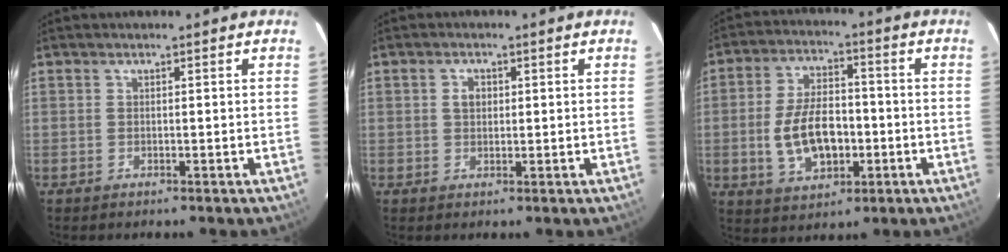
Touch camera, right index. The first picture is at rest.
{"total": 2.1, "force": [0.5, 1.7, 1.3], "torque": [-0.022, 0.007, 0.007]}
{"total": 11.8, "force": [-2.4, 6.6, 9.4], "torque": [-0.193, 0.009, -0.030]}